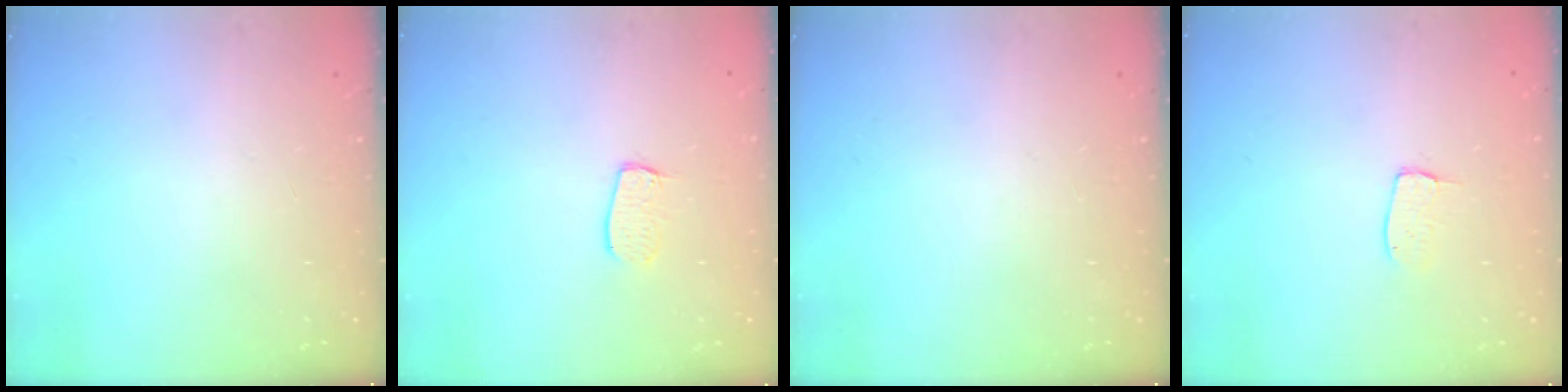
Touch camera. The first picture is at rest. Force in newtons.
{"total": 6.6, "press": 6.6, "slide": 0.4}
{"total": 0.0}
{"total": 4.2, "press": 4.2, "slide": 0.2}